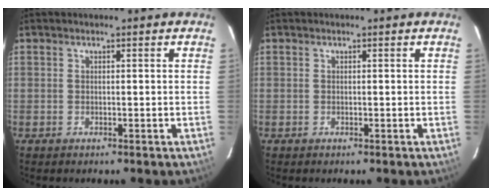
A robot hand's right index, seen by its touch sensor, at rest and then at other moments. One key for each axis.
{"total": 0.0}